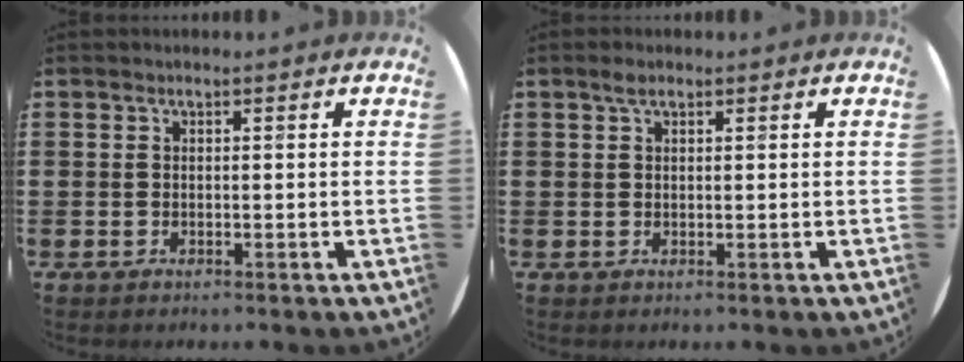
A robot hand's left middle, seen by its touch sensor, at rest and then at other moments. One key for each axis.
{"total": 1.4, "fx": 0.9, "fy": 0.7, "fz": 0.9, "tx": -0.011, "ty": 0.003, "tz": 0.014}